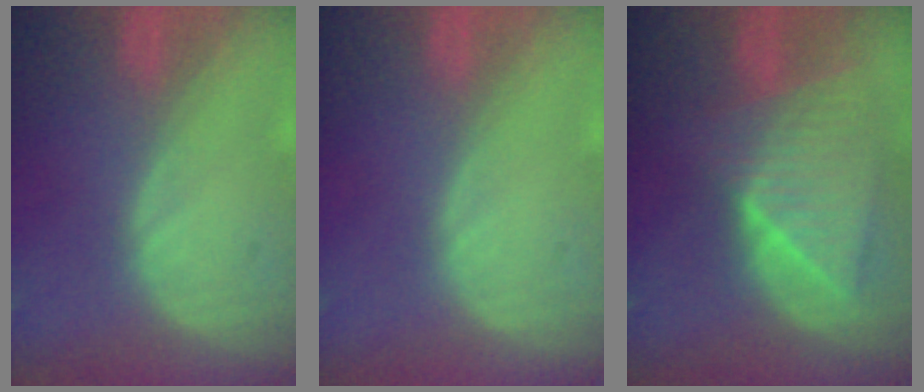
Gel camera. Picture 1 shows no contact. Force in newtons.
{"total": 0.0}
{"total": 9.0, "press": 8.0, "slide": 4.2}